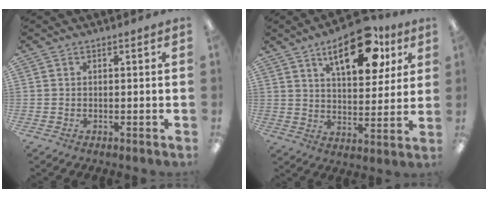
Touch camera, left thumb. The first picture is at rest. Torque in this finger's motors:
{"motor_torque": [0.31, 0.44, 0.50, -0.69, 0.12]}